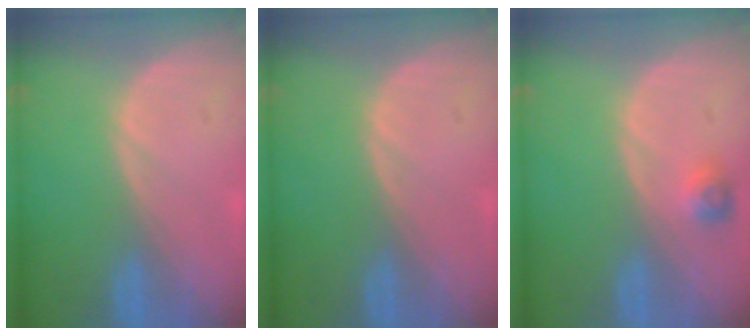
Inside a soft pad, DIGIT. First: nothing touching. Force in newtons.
{"total": 0.0}
{"total": 2.4, "press": 2.2, "slide": 0.9}